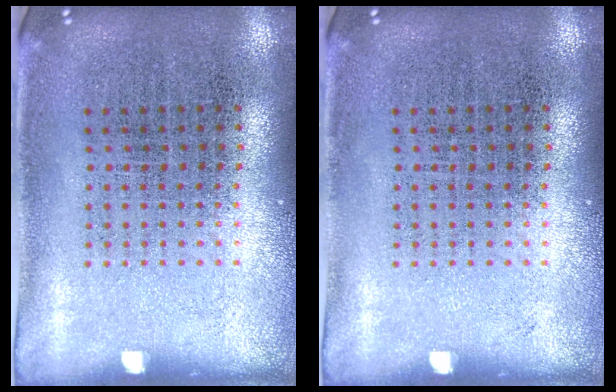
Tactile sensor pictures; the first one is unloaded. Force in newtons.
{"total": 0.0}